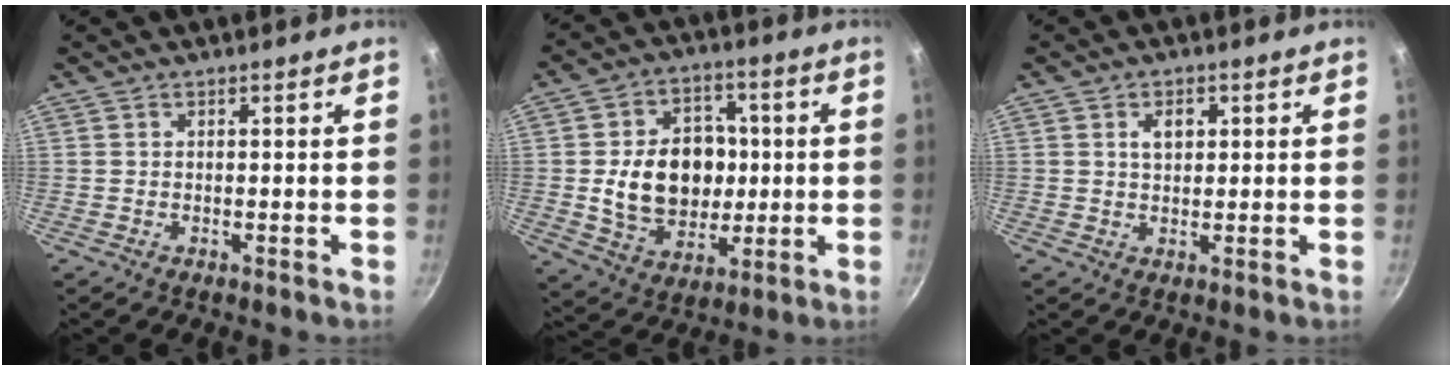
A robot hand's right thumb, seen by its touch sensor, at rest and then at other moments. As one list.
[{"total": 16.2, "force": [0.2, 12.5, 10.3], "torque": [-0.130, 0.011, 0.010]}, {"total": 3.5, "force": [1.0, 2.3, 2.4], "torque": [-0.023, 0.001, 0.016]}]